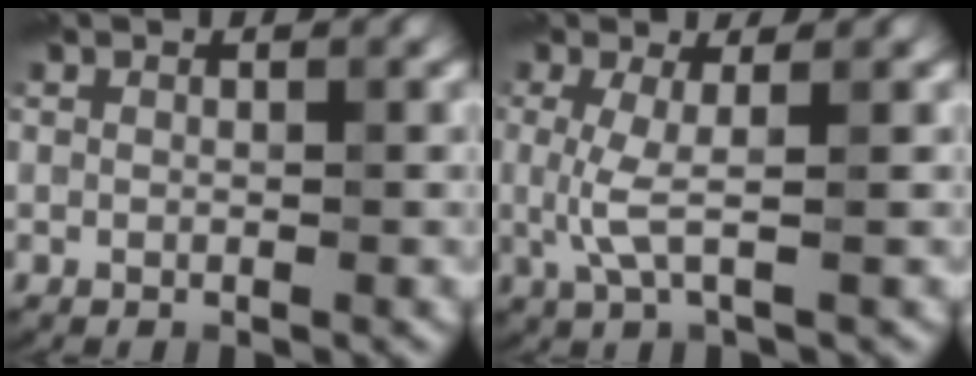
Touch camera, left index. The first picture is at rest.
{"total": 2.8, "force": [0.0, 0.6, 2.7], "torque": [-0.065, -0.004, 0.000]}